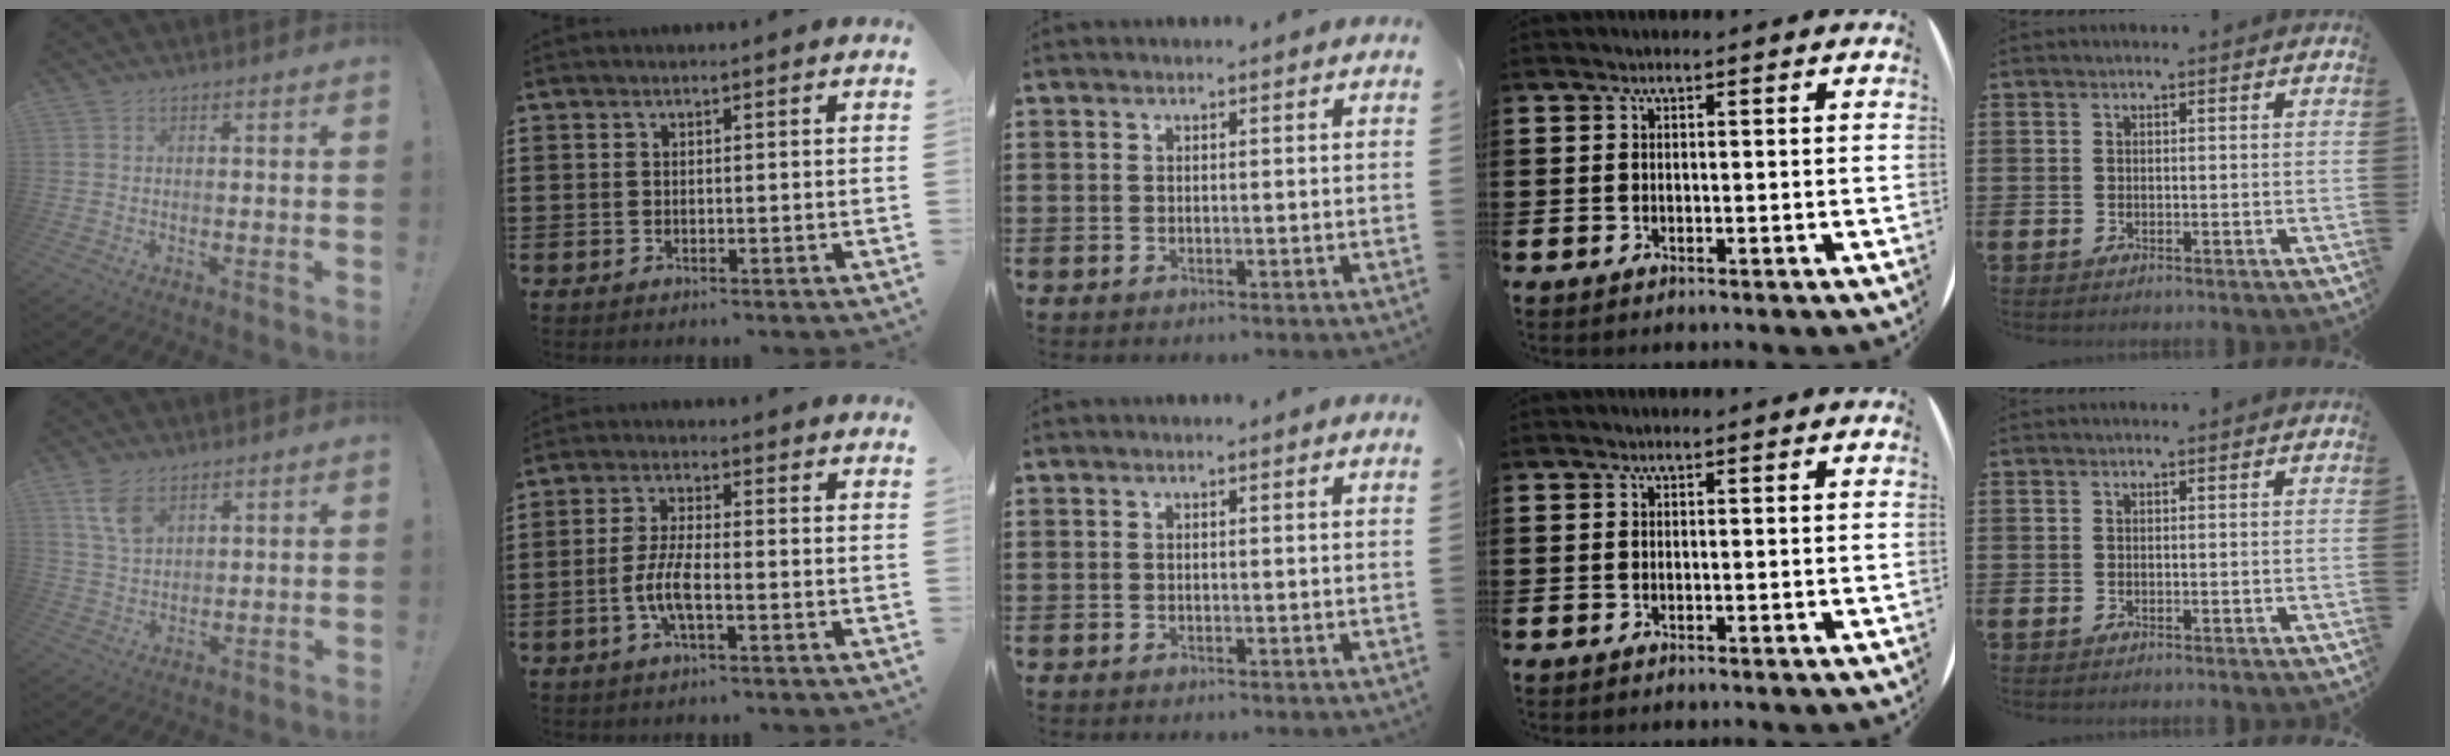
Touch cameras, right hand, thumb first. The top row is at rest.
{"thumb": {"total": 7.2, "force": [4.2, 3.9, 4.4], "torque": [-0.087, -0.013, 0.082]}, "index": {"total": 5.4, "force": [-1.8, 1.4, 4.9], "torque": [-0.117, -0.008, -0.042]}}